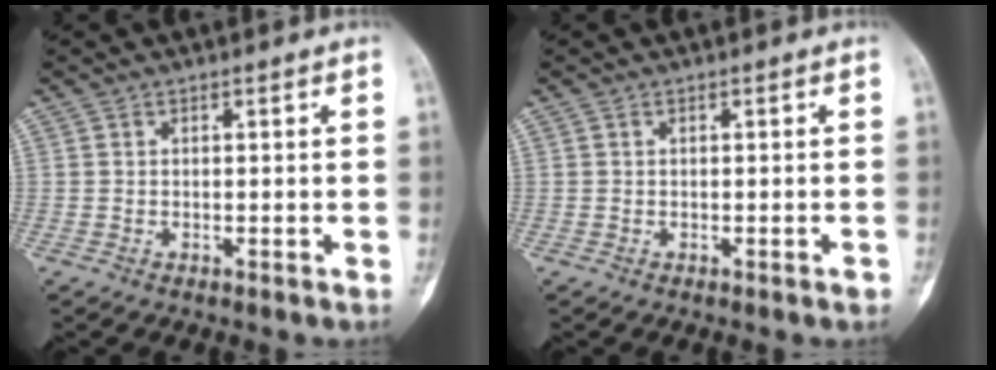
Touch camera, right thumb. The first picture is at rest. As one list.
[{"total": 0.8, "force": [-0.5, 0.1, 0.6], "torque": [-0.004, -0.001, -0.005]}]